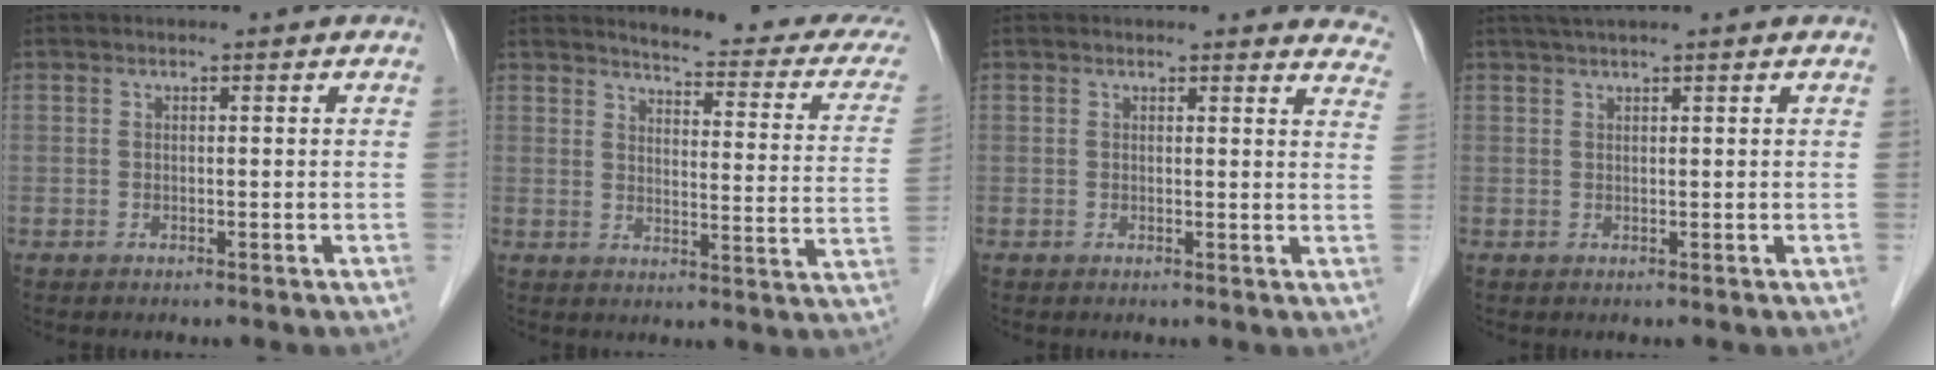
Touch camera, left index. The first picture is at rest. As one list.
[{"total": 17.2, "force": [16.0, 2.2, 5.8], "torque": [-0.056, -0.069, 0.161]}, {"total": 8.9, "force": [8.6, 1.9, 1.0], "torque": [0.032, -0.031, 0.050]}, {"total": 3.3, "force": [2.7, -0.5, 1.8], "torque": [-0.024, 0.027, 0.048]}]